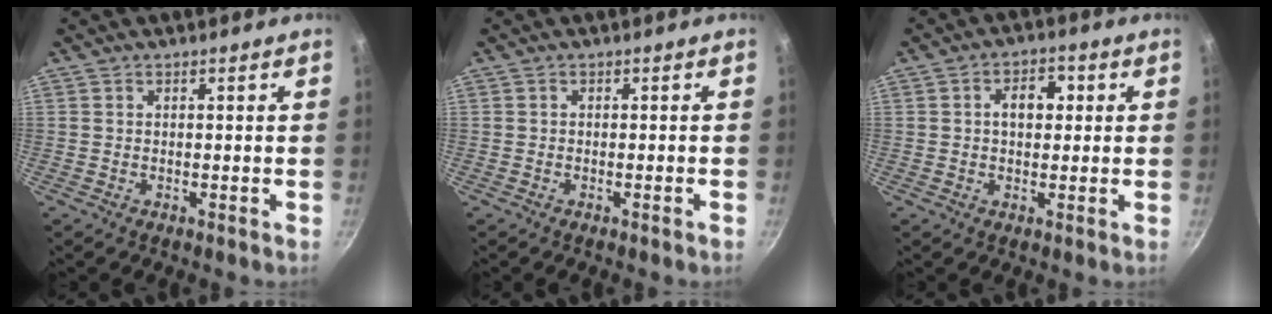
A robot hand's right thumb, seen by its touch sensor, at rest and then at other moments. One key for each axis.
{"total": 0.5, "fx": -0.4, "fy": -0.1, "fz": 0.3, "tx": -0.012, "ty": 0.007, "tz": -0.006}
{"total": 5.4, "fx": 0.9, "fy": 3.7, "fz": 3.8, "tx": -0.029, "ty": 0.010, "tz": 0.009}